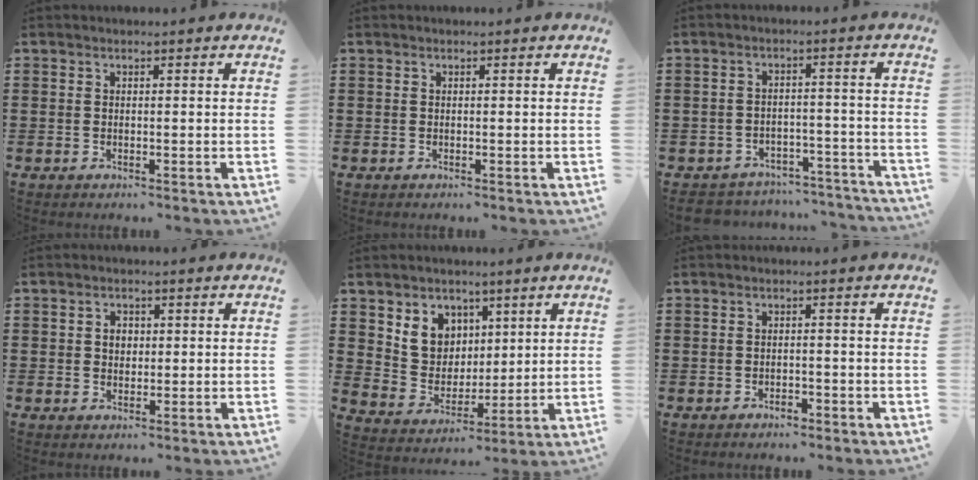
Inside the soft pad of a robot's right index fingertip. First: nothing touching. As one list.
[{"total": 0.0}, {"total": 3.7, "force": [-3.6, 0.8, 0.2], "torque": [-0.010, 0.005, -0.076]}, {"total": 2.0, "force": [0.3, 1.6, 1.2], "torque": [-0.028, 0.010, 0.003]}, {"total": 7.4, "force": [3.6, 6.3, 1.5], "torque": [-0.052, -0.007, 0.068]}, {"total": 1.3, "force": [-1.2, 0.3, 0.4], "torque": [-0.013, -0.004, -0.025]}]